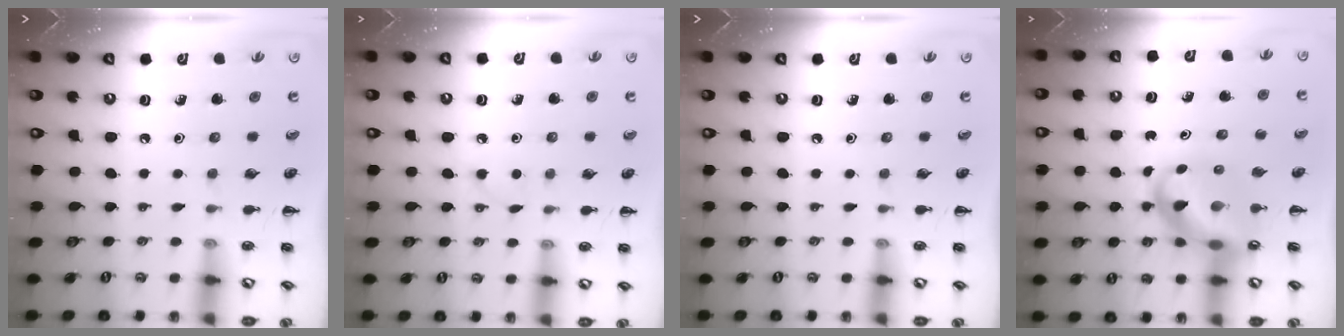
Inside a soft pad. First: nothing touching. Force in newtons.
{"total": 2.2, "press": 2.0, "slide": 0.8}
{"total": 0.0}
{"total": 10.9, "press": 10.5, "slide": 3.0}